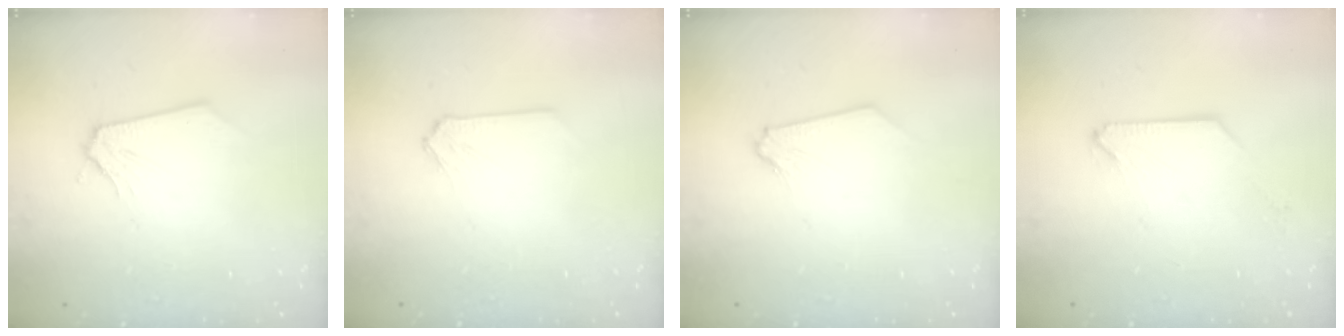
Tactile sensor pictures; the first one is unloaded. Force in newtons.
{"total": 0.0}
{"total": 0.0}
{"total": 0.0}